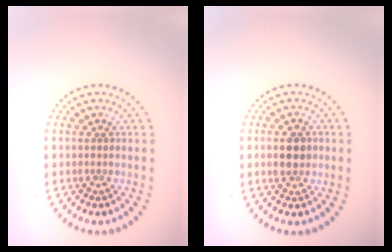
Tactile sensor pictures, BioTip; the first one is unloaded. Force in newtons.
{"total": 2.9, "press": 2.9, "slide": 0.1}